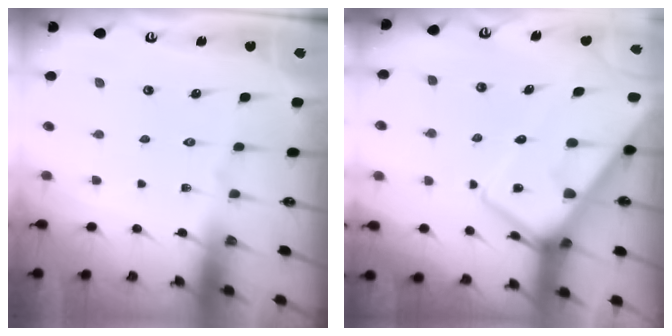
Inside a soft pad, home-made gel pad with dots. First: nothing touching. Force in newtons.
{"total": 10.9, "press": 10.8, "slide": 1.0}